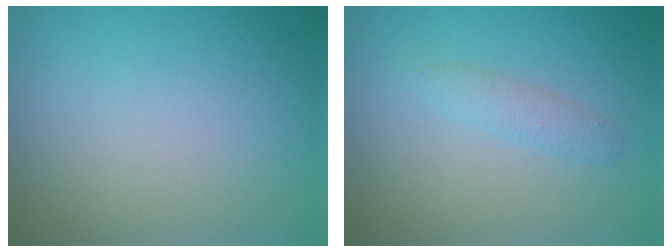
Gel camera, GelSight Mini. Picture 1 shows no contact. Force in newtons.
{"total": 1.5, "press": 1.5, "slide": 0.0}